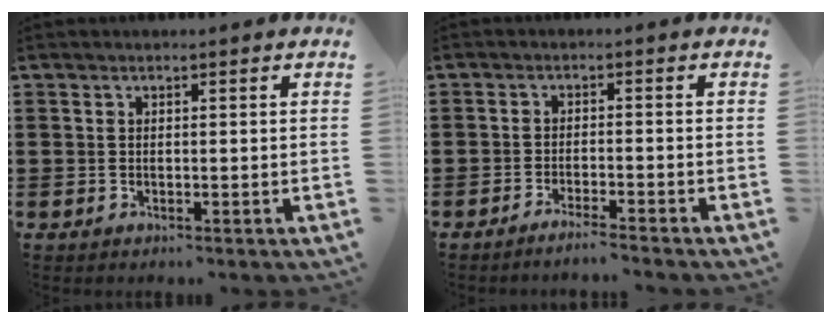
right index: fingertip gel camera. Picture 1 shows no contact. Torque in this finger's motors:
{"motor_torque": [0.29, 0.42, -0.68, -0.04]}